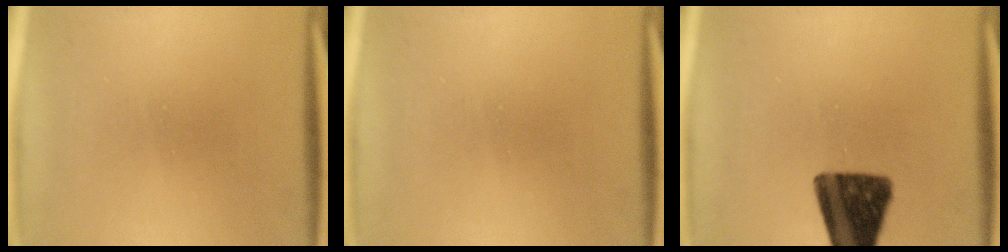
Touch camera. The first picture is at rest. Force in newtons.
{"total": 0.0}
{"total": 14.5}